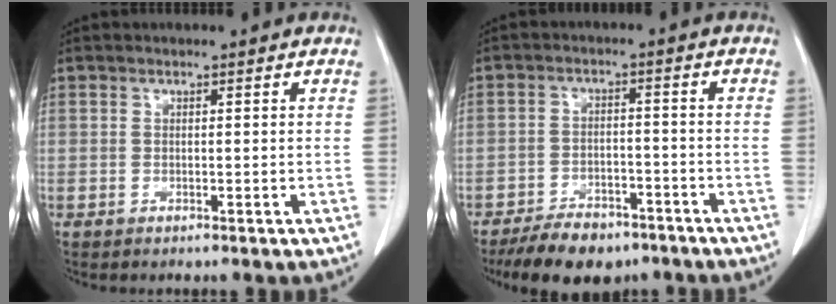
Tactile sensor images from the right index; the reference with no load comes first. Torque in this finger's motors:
{"motor_torque": [0.61, -0.62, 0.22, 0.01]}